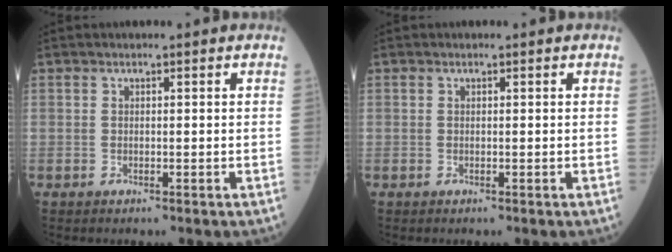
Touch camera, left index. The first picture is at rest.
{"total": 0.0}